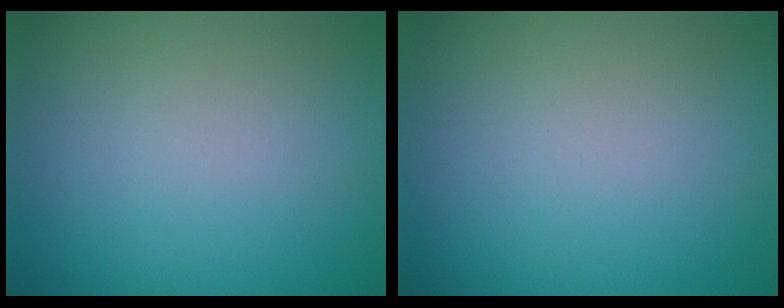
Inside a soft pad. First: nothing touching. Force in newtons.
{"total": 0.0}